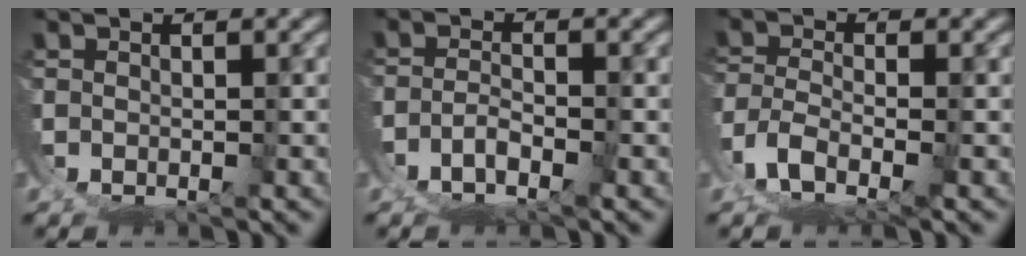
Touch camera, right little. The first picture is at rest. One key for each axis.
{"total": 2.8, "fx": -2.4, "fy": 0.0, "fz": 1.6, "tx": -0.018, "ty": -0.001, "tz": -0.041}
{"total": 3.9, "fx": -2.2, "fy": 0.7, "fz": 3.2, "tx": -0.067, "ty": -0.021, "tz": -0.029}